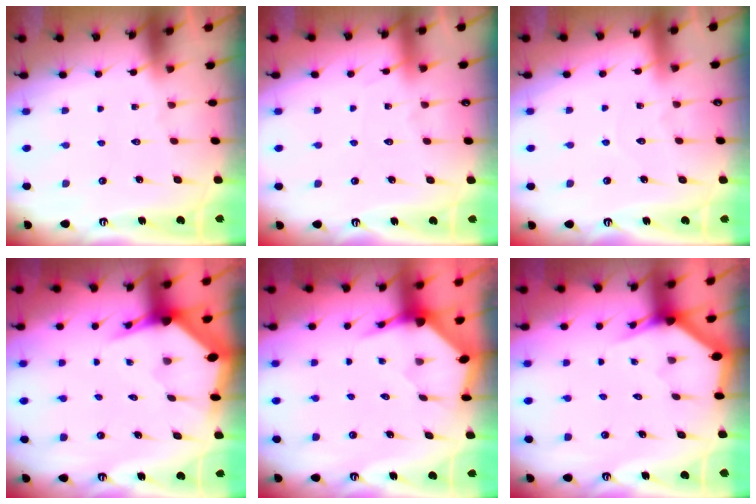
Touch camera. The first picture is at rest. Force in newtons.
{"total": 4.2, "press": 4.1, "slide": 0.6}
{"total": 2.9, "press": 2.9, "slide": 0.3}
{"total": 4.4, "press": 4.4, "slide": 0.2}
{"total": 3.6, "press": 3.6, "slide": 0.4}
{"total": 2.6, "press": 2.6, "slide": 0.1}